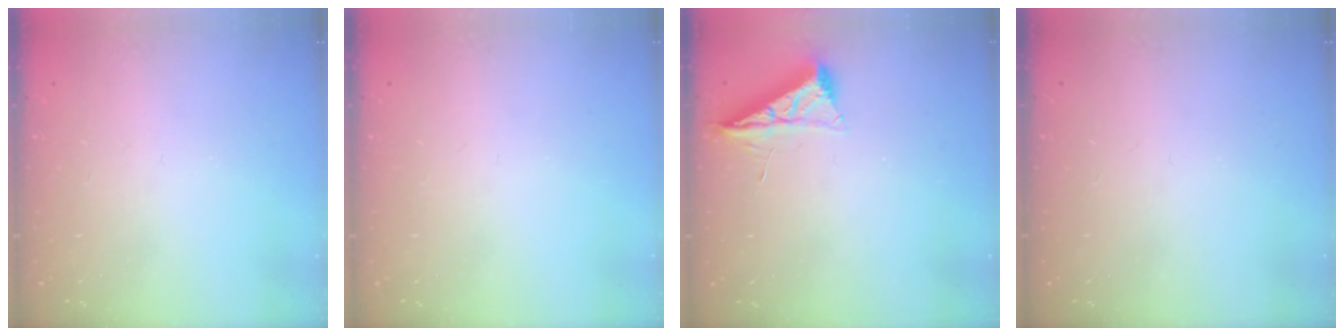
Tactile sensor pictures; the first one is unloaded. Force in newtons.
{"total": 0.0}
{"total": 6.8, "press": 6.8, "slide": 0.9}
{"total": 0.0}